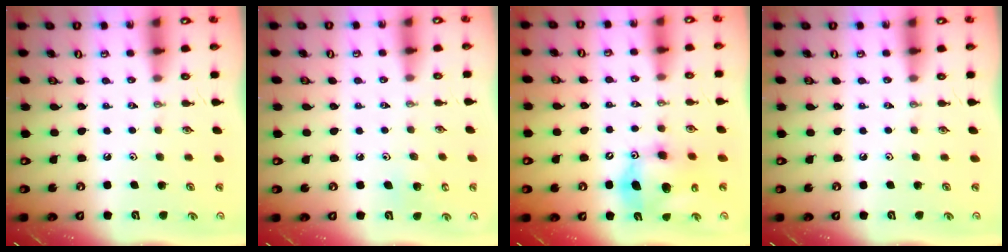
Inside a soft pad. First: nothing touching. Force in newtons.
{"total": 5.0, "press": 4.9, "slide": 0.5}
{"total": 12.0, "press": 11.8, "slide": 2.6}
{"total": 0.0}